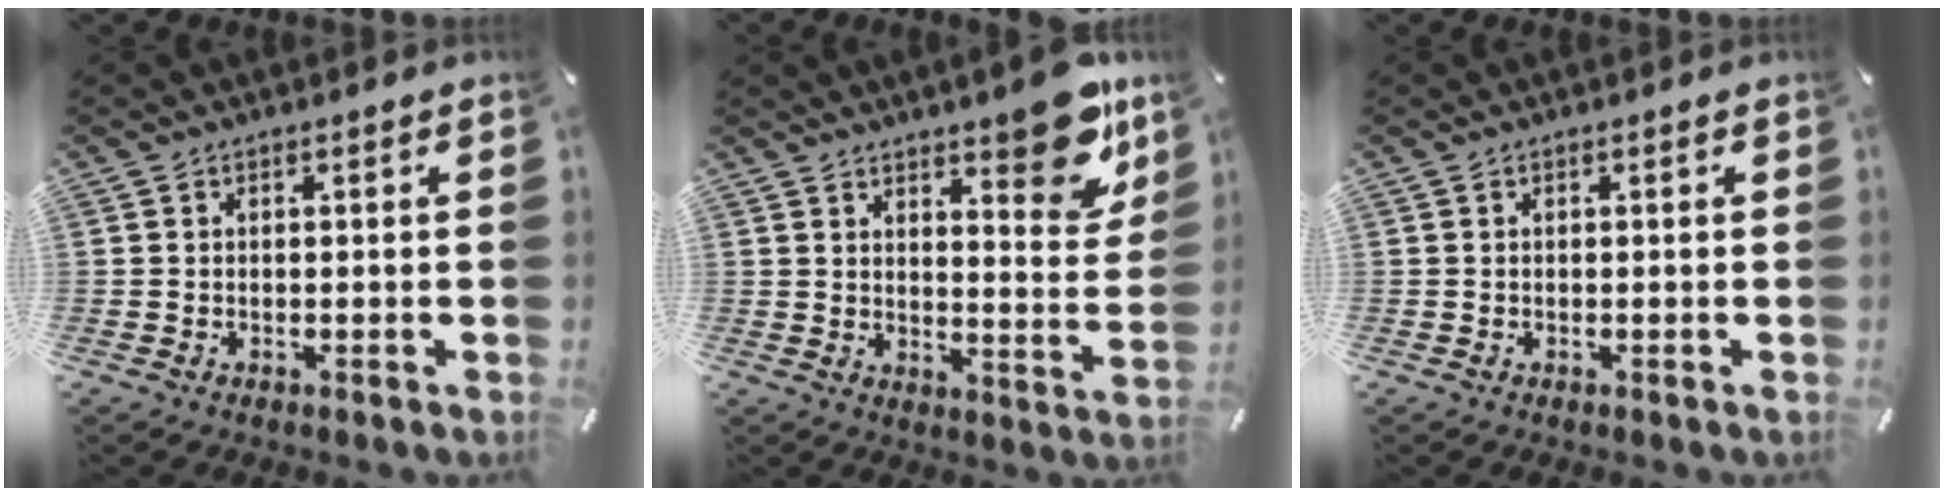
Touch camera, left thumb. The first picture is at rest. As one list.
[{"total": 11.9, "force": [9.0, 4.0, 6.6], "torque": [-0.065, -0.068, 0.152]}, {"total": 0.0}]